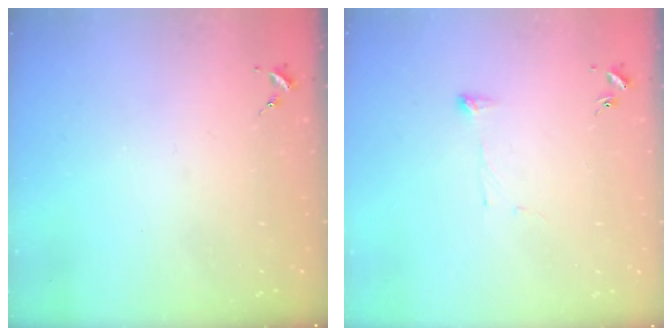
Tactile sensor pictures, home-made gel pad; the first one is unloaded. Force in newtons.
{"total": 3.8, "press": 3.8, "slide": 0.6}